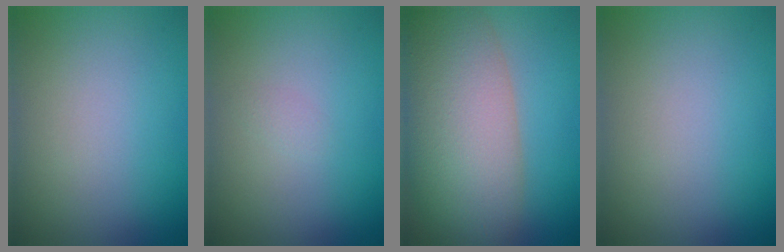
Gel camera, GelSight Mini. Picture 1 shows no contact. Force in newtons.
{"total": 0.6, "press": 0.6, "slide": 0.1}
{"total": 11.3, "press": 11.3, "slide": 0.7}
{"total": 0.0}